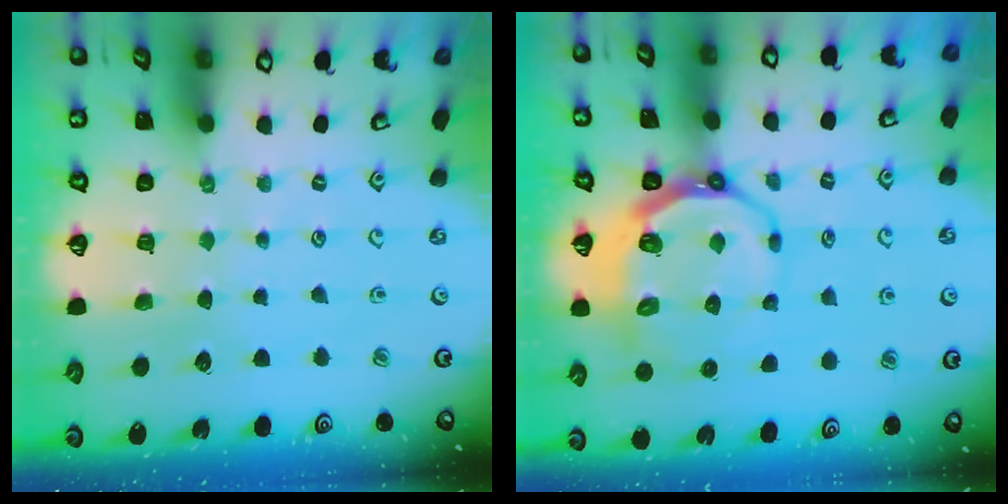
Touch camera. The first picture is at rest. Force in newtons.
{"total": 10.0, "press": 9.2, "slide": 3.8}